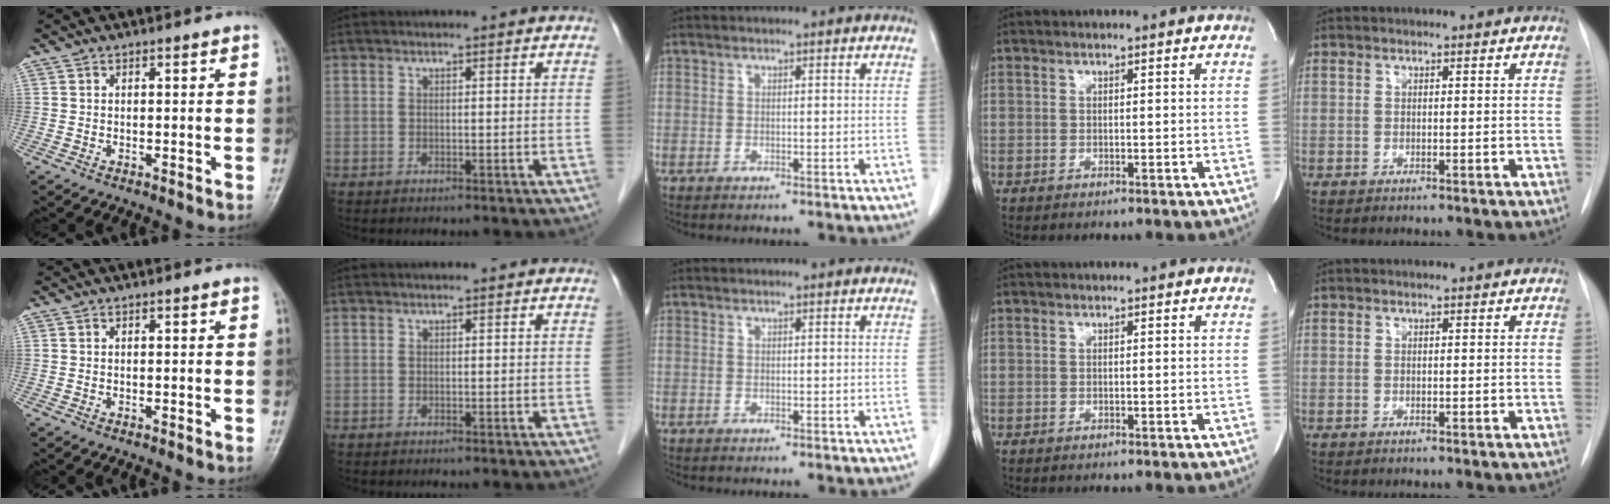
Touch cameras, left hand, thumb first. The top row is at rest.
{}